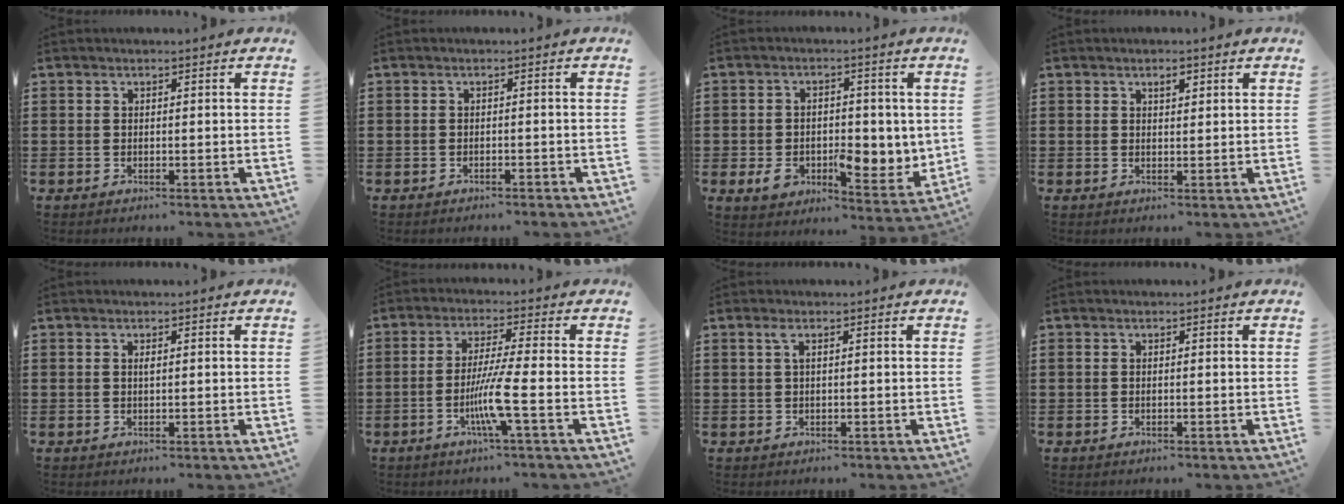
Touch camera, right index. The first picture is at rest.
{"total": 0.8, "force": [-0.7, 0.1, 0.3], "torque": [-0.008, -0.002, -0.015]}
{"total": 7.7, "force": [-1.0, 5.1, 5.7], "torque": [-0.095, 0.008, -0.015]}
{"total": 1.6, "force": [0.9, 0.7, 1.1], "torque": [-0.024, 0.006, 0.015]}
{"total": 0.6, "force": [0.1, 0.1, 0.6], "torque": [-0.012, -0.001, 0.003]}
{"total": 7.2, "force": [-2.4, -0.3, 6.8], "torque": [-0.134, -0.018, -0.049]}
{"total": 1.1, "force": [0.3, 0.2, 1.1], "torque": [-0.023, 0.002, 0.005]}
{"total": 0.0}